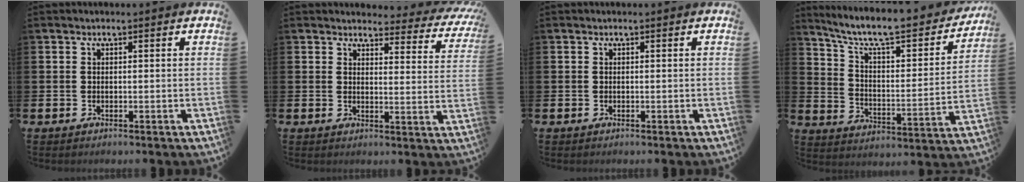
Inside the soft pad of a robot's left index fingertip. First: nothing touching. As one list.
[{"total": 3.2, "force": [3.0, 1.1, 0.5], "torque": [-0.015, -0.026, 0.046]}, {"total": 0.0}, {"total": 8.8, "force": [7.5, 2.2, 4.2], "torque": [-0.101, -0.057, 0.120]}]